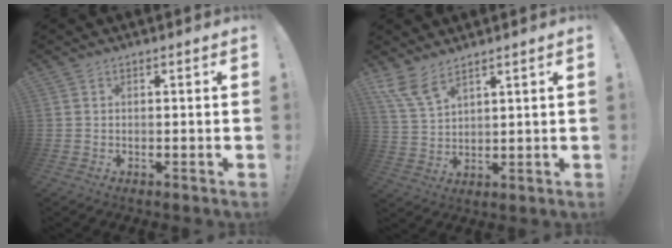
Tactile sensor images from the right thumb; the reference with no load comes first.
{"total": 7.4, "force": [5.7, 2.3, 4.1], "torque": [-0.085, -0.028, 0.111]}